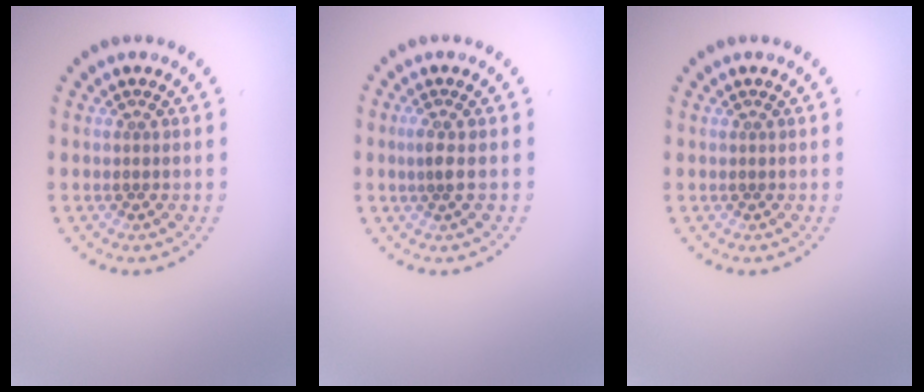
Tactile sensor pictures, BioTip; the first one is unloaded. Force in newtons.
{"total": 1.6, "press": 1.3, "slide": 1.0}
{"total": 0.0}